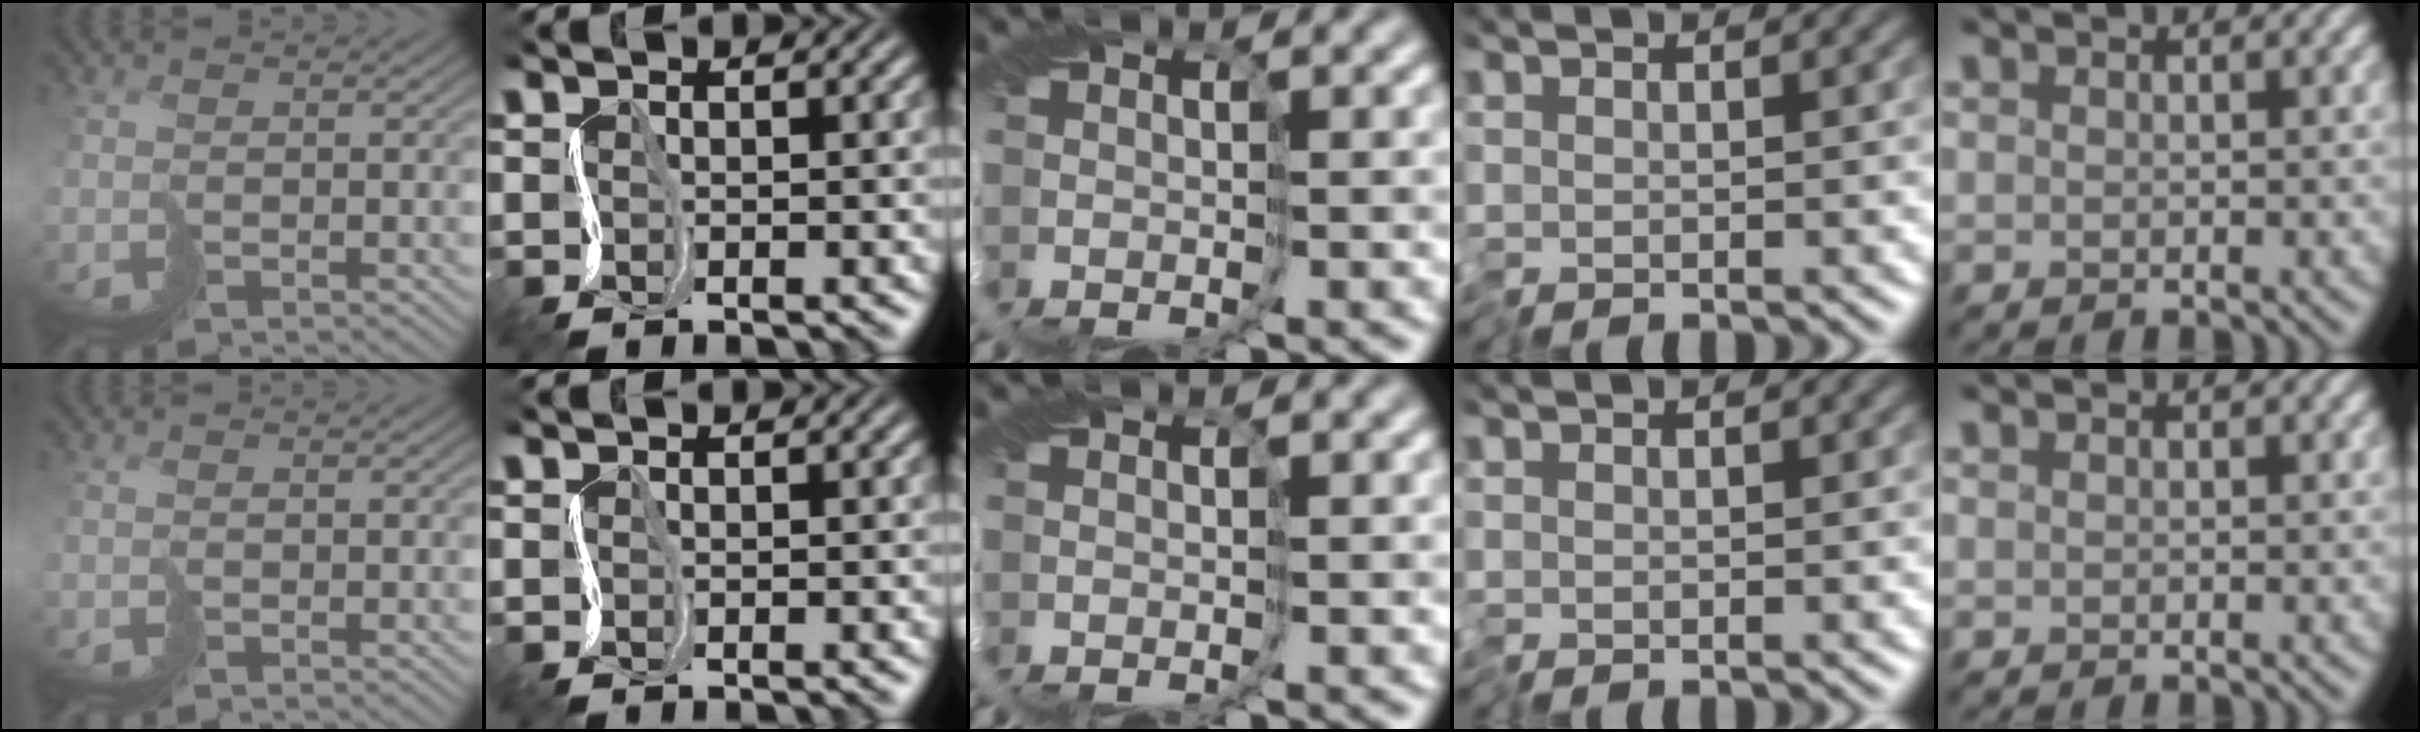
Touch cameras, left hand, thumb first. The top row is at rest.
{}